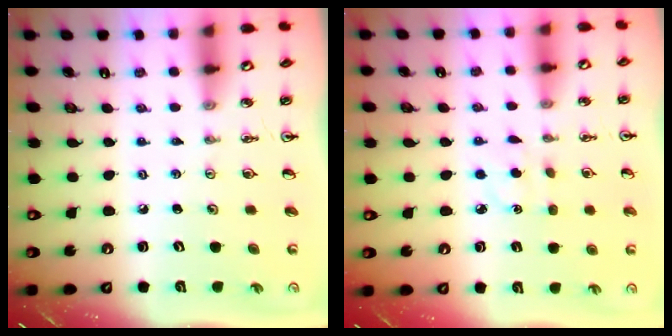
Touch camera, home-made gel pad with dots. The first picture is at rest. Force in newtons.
{"total": 3.9, "press": 3.8, "slide": 0.4}